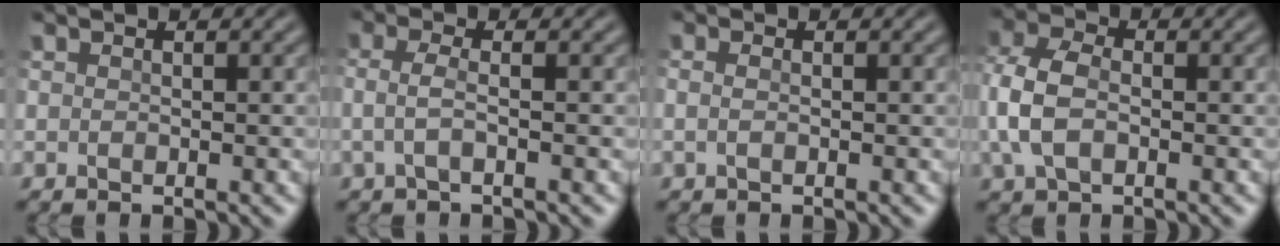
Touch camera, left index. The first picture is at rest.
{"total": 2.2, "force": [-0.2, 0.8, 2.0], "torque": [-0.041, -0.001, -0.010]}
{"total": 1.1, "force": [0.1, 0.6, 0.9], "torque": [-0.018, -0.005, -0.006]}
{"total": 5.0, "force": [-0.4, 3.3, 3.7], "torque": [-0.097, 0.004, -0.017]}